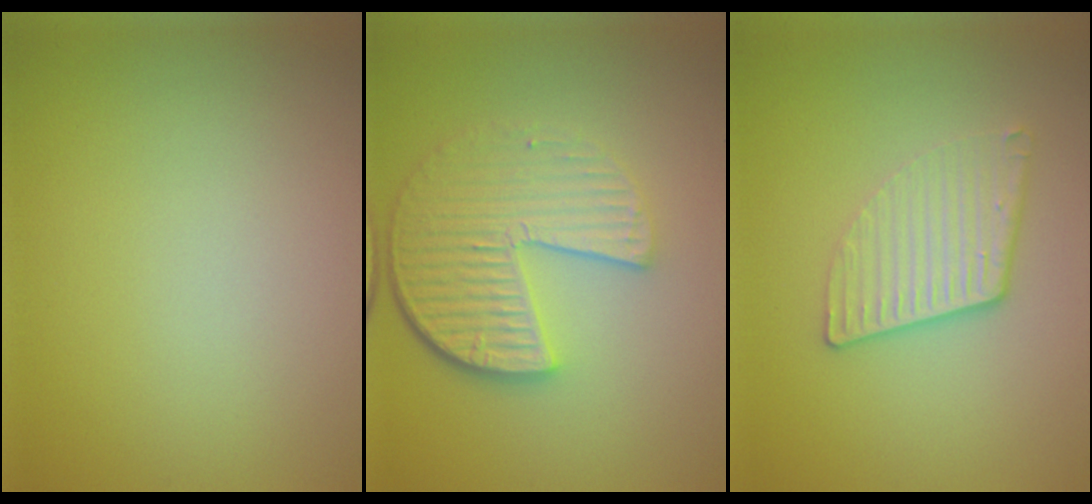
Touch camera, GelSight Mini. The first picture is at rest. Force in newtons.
{"total": 6.3, "press": 4.5, "slide": 4.4}
{"total": 3.2, "press": 2.8, "slide": 1.6}